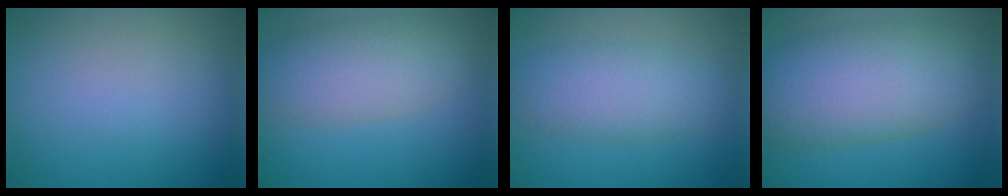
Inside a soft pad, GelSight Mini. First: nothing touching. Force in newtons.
{"total": 5.1, "press": 5.1, "slide": 0.3}
{"total": 4.5, "press": 4.5, "slide": 0.2}
{"total": 8.9, "press": 8.9, "slide": 0.3}